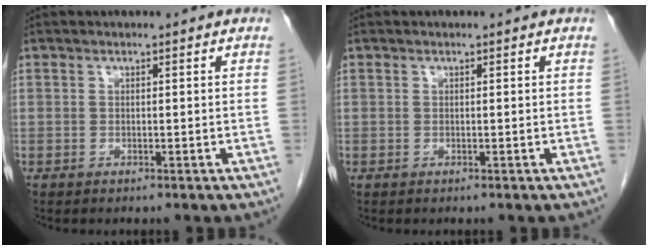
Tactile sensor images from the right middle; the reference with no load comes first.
{"total": 0.0}